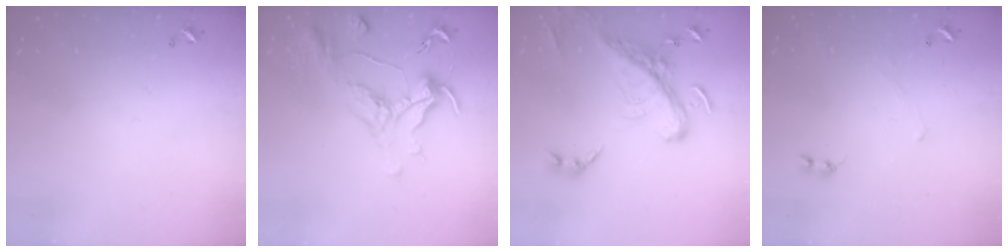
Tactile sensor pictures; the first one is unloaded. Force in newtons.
{"total": 1.6, "press": 1.5, "slide": 0.6}
{"total": 9.5, "press": 9.3, "slide": 2.2}
{"total": 0.7, "press": 0.4, "slide": 0.5}